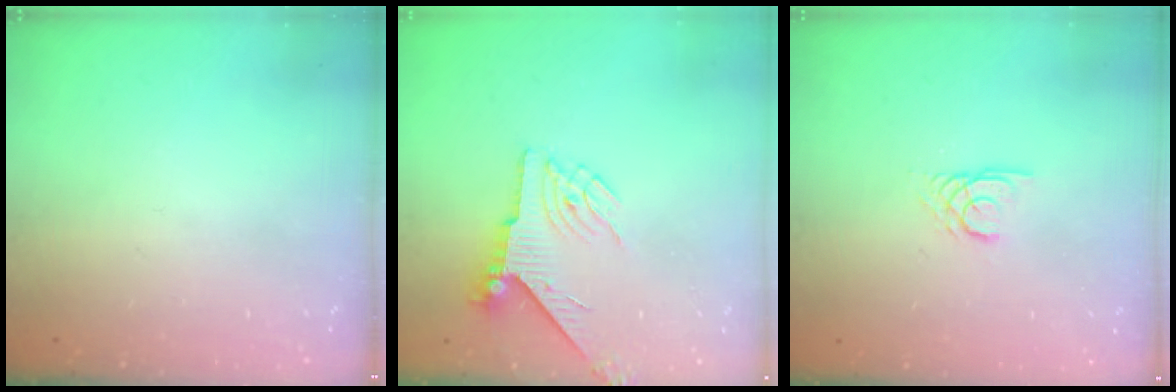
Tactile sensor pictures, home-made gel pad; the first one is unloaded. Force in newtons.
{"total": 5.8, "press": 5.8, "slide": 0.5}
{"total": 2.0, "press": 2.0, "slide": 0.1}